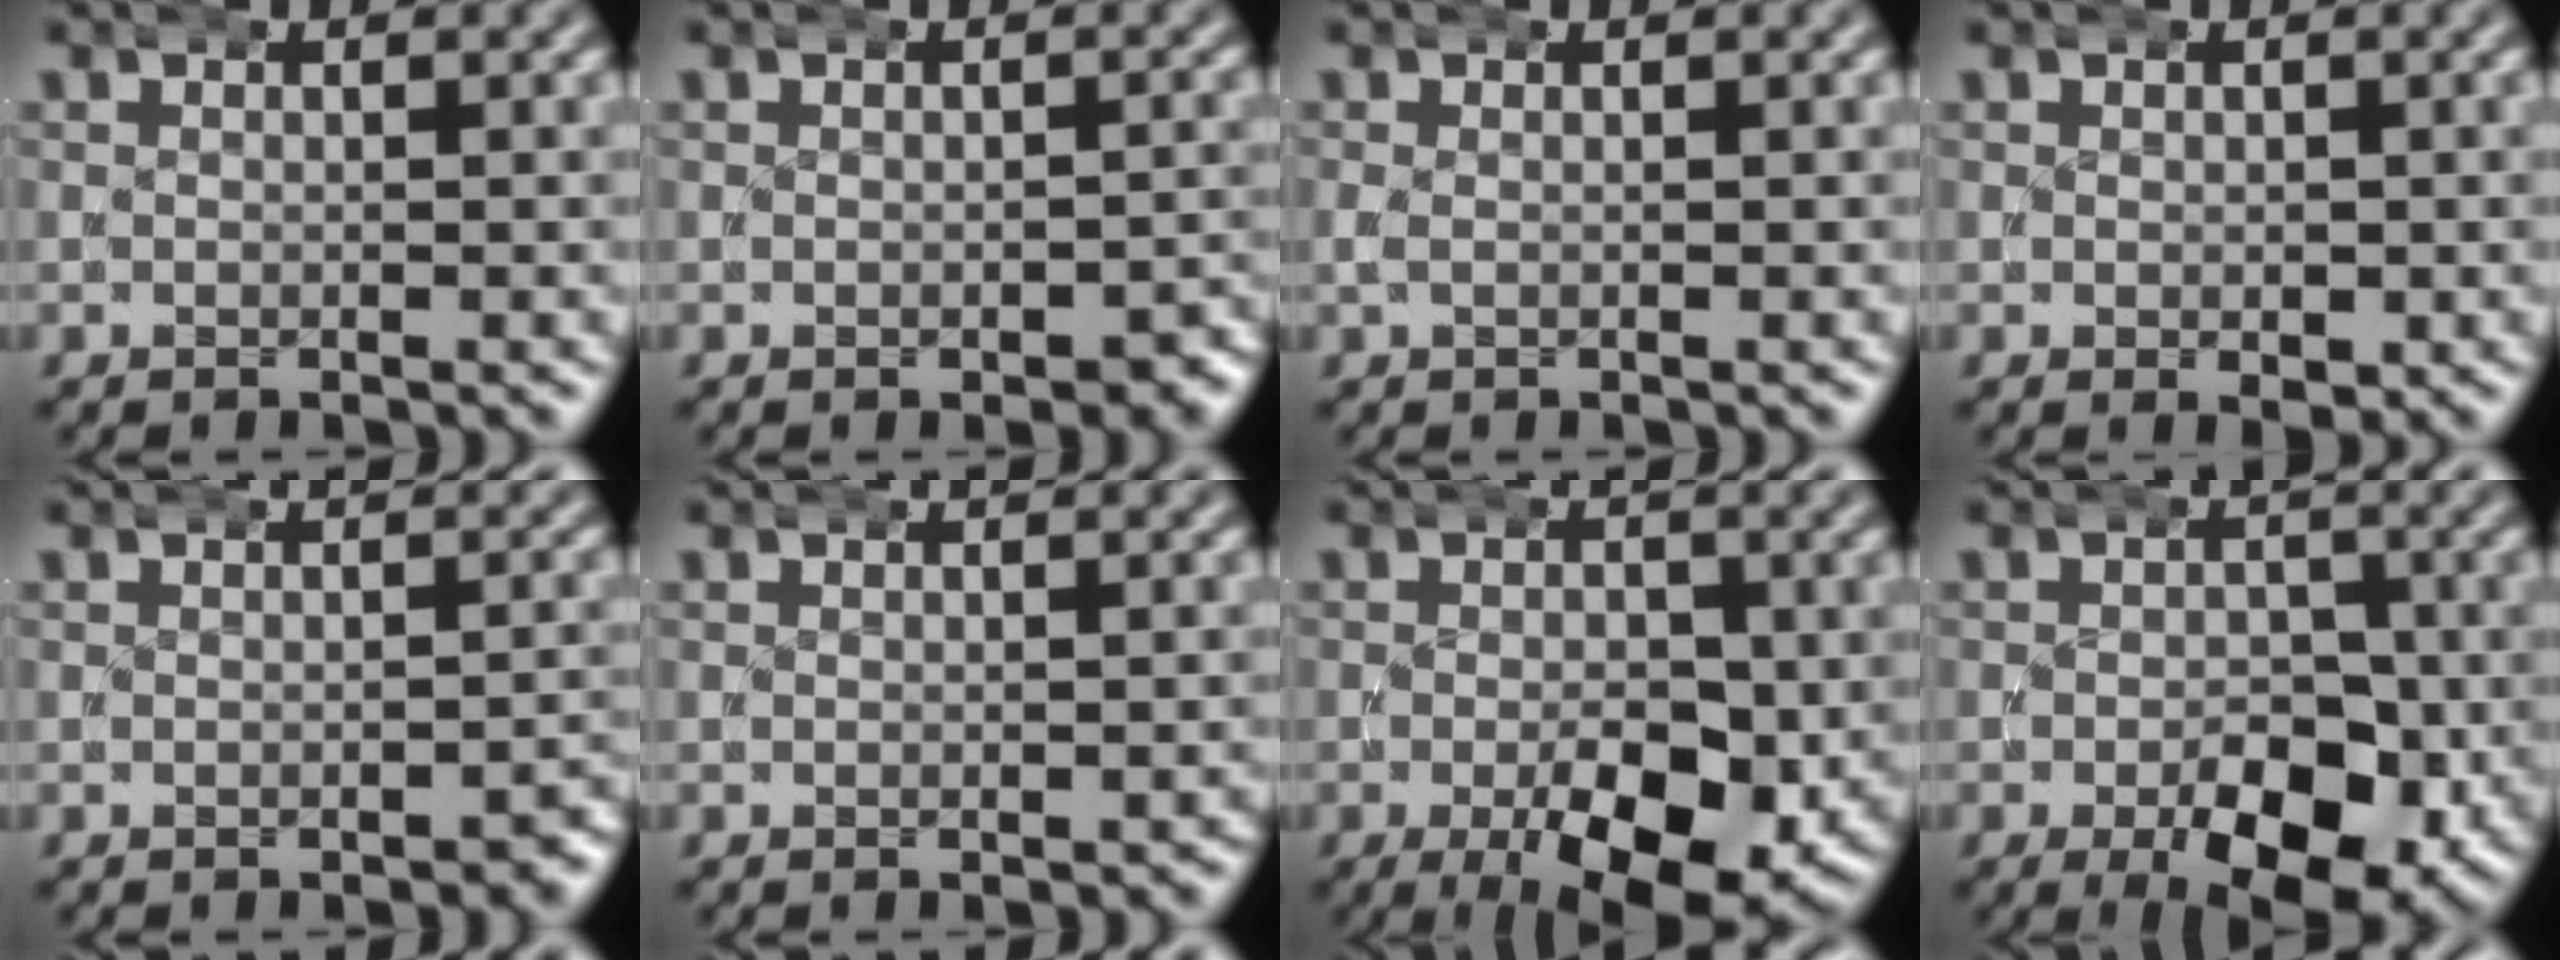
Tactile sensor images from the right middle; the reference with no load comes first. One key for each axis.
{"total": 2.2, "fx": -1.2, "fy": 1.2, "fz": 1.4, "tx": -0.015, "ty": -0.004, "tz": -0.018}
{"total": 0.7, "fx": -0.1, "fy": 0.5, "fz": 0.5, "tx": -0.019, "ty": -0.002, "tz": 0.000}
{"total": 1.6, "fx": -0.4, "fy": 0.9, "fz": 1.2, "tx": -0.017, "ty": -0.009, "tz": -0.003}
{"total": 1.8, "fx": -1.0, "fy": 1.0, "fz": 1.1, "tx": -0.012, "ty": 0.000, "tz": -0.016}
{"total": 0.6, "fx": -0.3, "fy": 0.4, "fz": 0.3, "tx": -0.001, "ty": -0.003, "tz": -0.004}
{"total": 9.5, "fx": -3.5, "fy": 4.5, "fz": 7.6, "tx": -0.120, "ty": -0.037, "tz": -0.039}
{"total": 9.1, "fx": -3.3, "fy": 5.0, "fz": 6.8, "tx": -0.101, "ty": -0.034, "tz": -0.037}